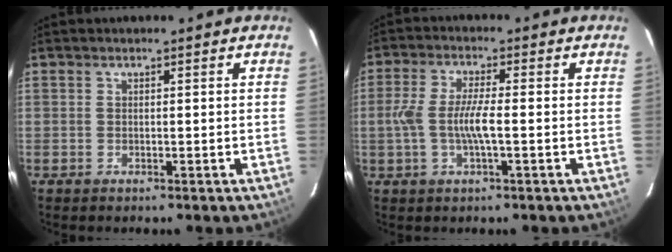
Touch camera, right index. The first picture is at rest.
{"total": 6.9, "force": [-1.2, 1.1, 6.7], "torque": [-0.134, 0.000, -0.025]}